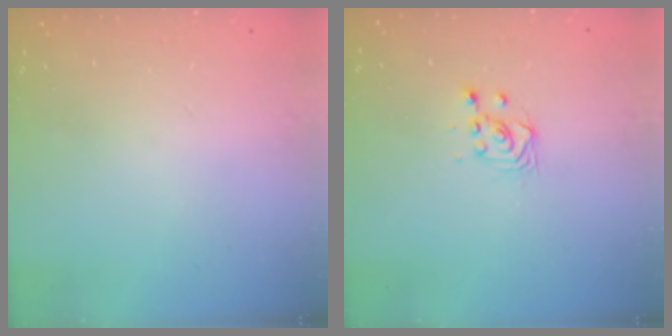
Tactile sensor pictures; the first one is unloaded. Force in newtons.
{"total": 2.9, "press": 2.9, "slide": 0.6}